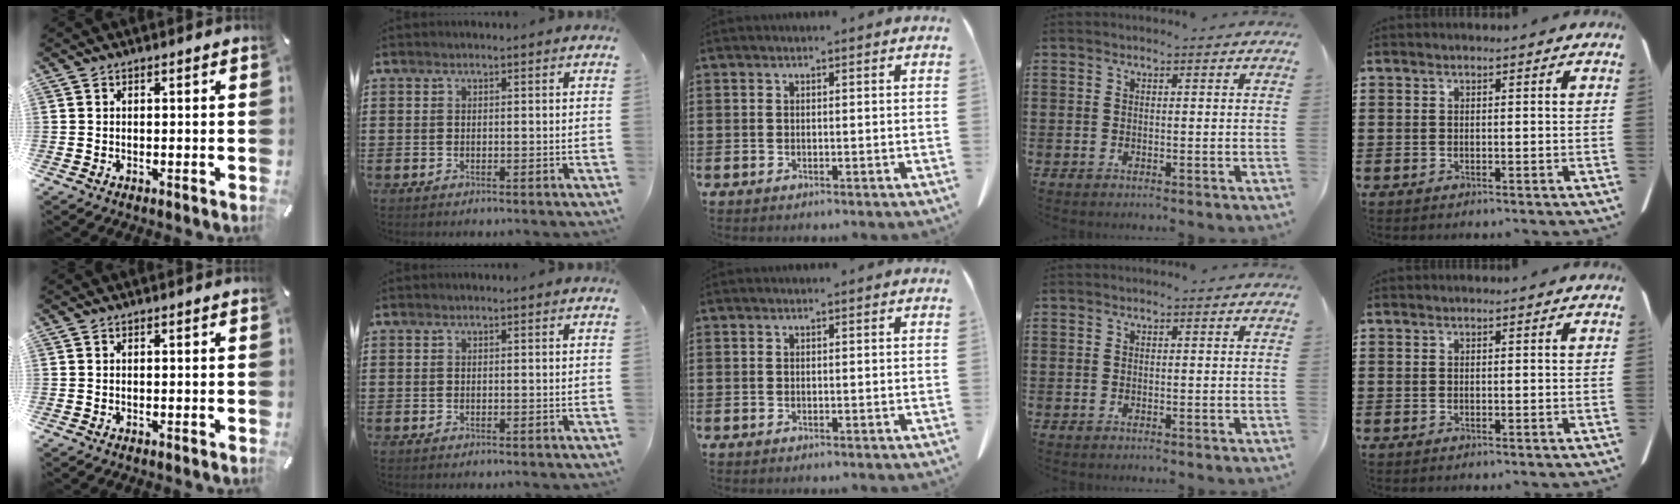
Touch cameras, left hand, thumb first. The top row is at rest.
{}